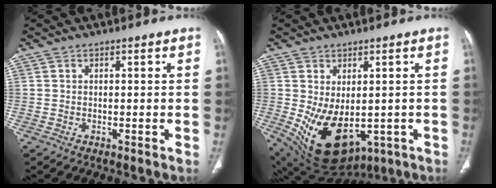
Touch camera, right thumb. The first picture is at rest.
{"total": 14.9, "force": [-2.9, 9.1, 11.4], "torque": [-0.186, -0.012, -0.009]}